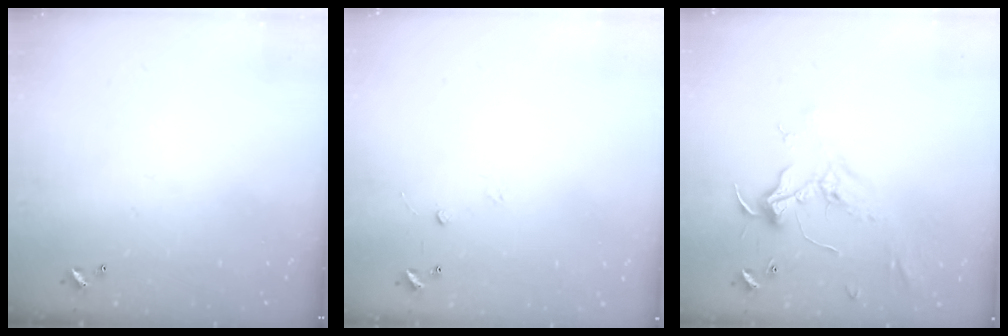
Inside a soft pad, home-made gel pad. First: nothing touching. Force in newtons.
{"total": 6.6, "press": 6.6, "slide": 0.6}
{"total": 2.4, "press": 2.3, "slide": 0.8}